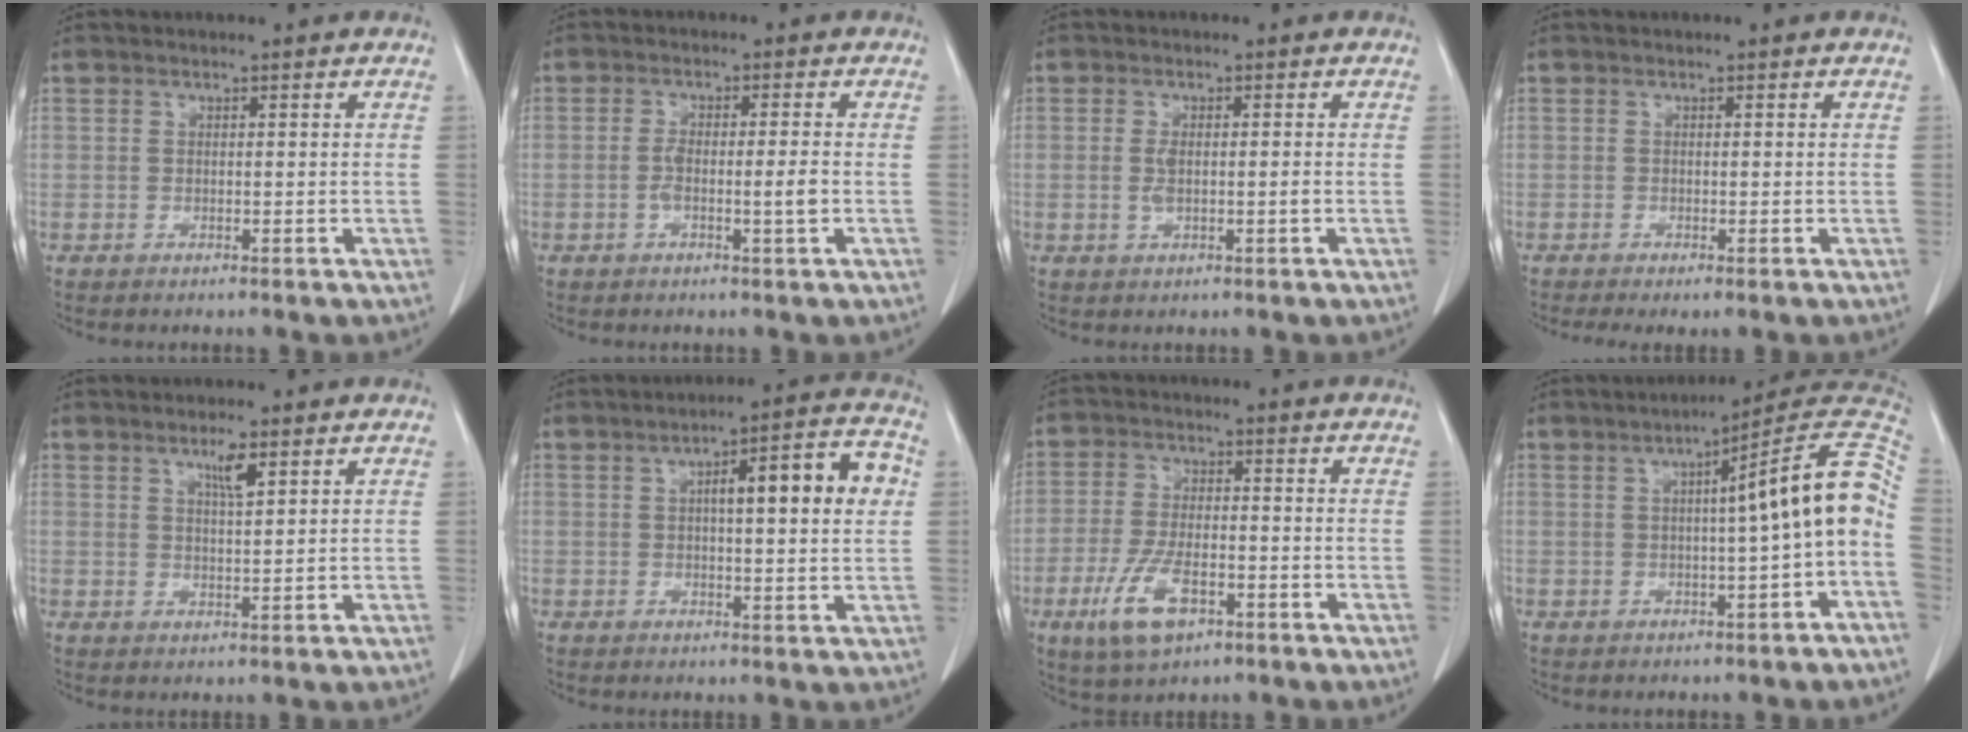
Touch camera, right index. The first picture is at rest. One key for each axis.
{"total": 3.9, "fx": -1.0, "fy": 0.3, "fz": 3.8, "tx": -0.071, "ty": 0.002, "tz": -0.017}
{"total": 2.6, "fx": -0.3, "fy": 0.7, "fz": 2.5, "tx": -0.055, "ty": 0.000, "tz": -0.002}
{"total": 2.0, "fx": -1.2, "fy": 0.4, "fz": 1.5, "tx": -0.026, "ty": -0.008, "tz": -0.021}
{"total": 3.1, "fx": 1.8, "fy": 0.2, "fz": 2.5, "tx": -0.048, "ty": -0.003, "tz": 0.032}
{"total": 10.7, "fx": 2.1, "fy": 1.6, "fz": 10.4, "tx": -0.147, "ty": 0.022, "tz": 0.025}
{"total": 8.8, "fx": -4.1, "fy": 3.5, "fz": 6.9, "tx": -0.149, "ty": -0.009, "tz": -0.072}
{"total": 12.4, "fx": -0.1, "fy": 0.0, "fz": 12.4, "tx": -0.162, "ty": 0.038, "tz": -0.010}